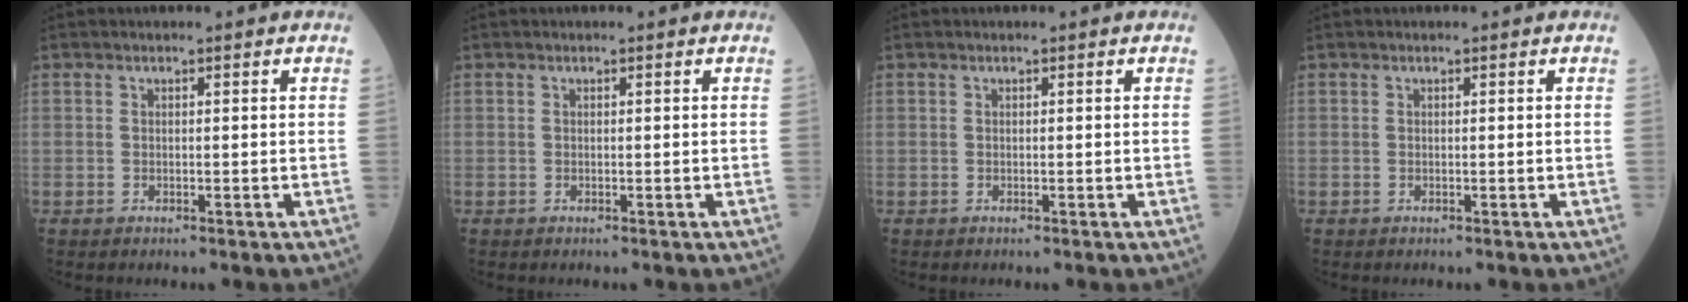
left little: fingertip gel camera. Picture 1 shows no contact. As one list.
[{"total": 0.0}, {"total": 0.0}, {"total": 0.0}]